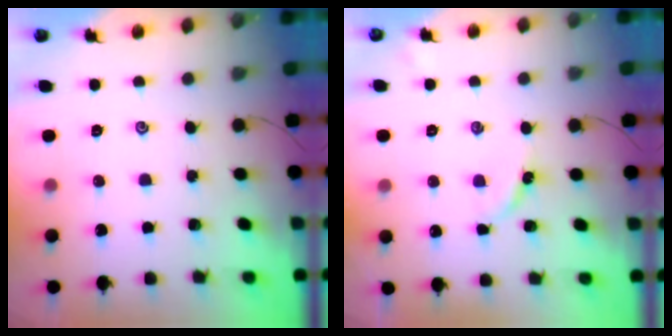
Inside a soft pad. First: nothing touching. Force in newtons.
{"total": 4.1, "press": 4.0, "slide": 0.6}